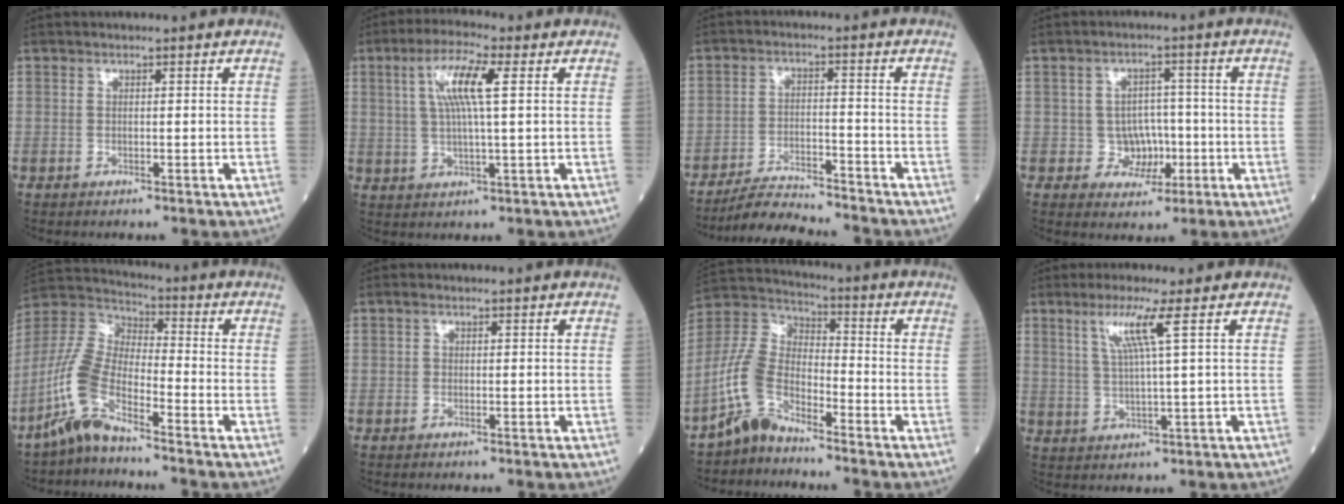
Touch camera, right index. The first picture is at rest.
{"total": 8.0, "force": [2.4, 0.7, 7.6], "torque": [-0.152, 0.010, 0.045]}
{"total": 8.0, "force": [-7.8, -0.2, 1.8], "torque": [-0.028, -0.009, -0.137]}
{"total": 4.6, "force": [-0.9, 4.3, 1.5], "torque": [-0.011, 0.011, -0.006]}
{"total": 9.8, "force": [-6.4, 2.7, 6.8], "torque": [-0.174, 0.000, -0.138]}
{"total": 0.0}
{"total": 8.5, "force": [-6.0, 3.9, 4.7], "torque": [-0.118, 0.012, -0.131]}
{"total": 5.8, "force": [2.6, -1.1, 5.1], "torque": [-0.104, -0.003, 0.055]}